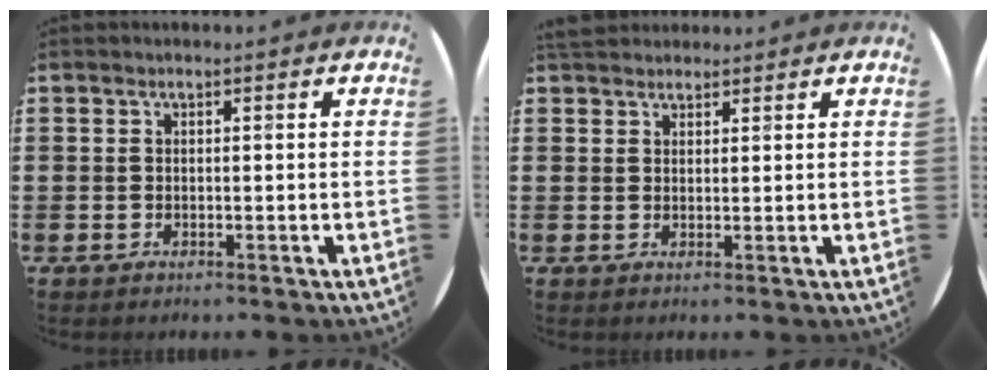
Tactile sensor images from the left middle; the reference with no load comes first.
{"total": 2.2, "force": [2.1, 0.7, 0.2], "torque": [0.000, -0.001, 0.040]}